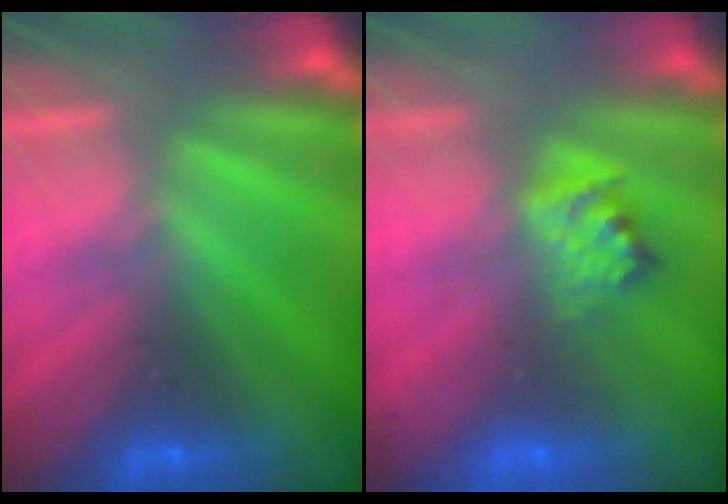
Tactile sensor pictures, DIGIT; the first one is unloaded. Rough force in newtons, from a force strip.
{"total": 2.4}